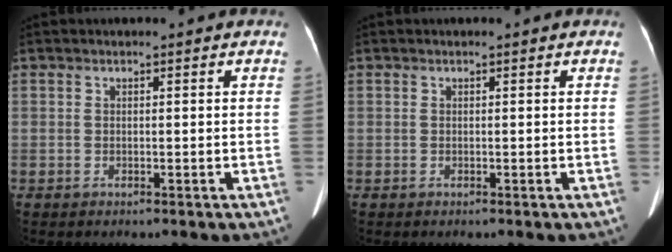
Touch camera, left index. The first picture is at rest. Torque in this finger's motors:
{"motor_torque": [0.06, -2.08, 0.01, 0.00]}